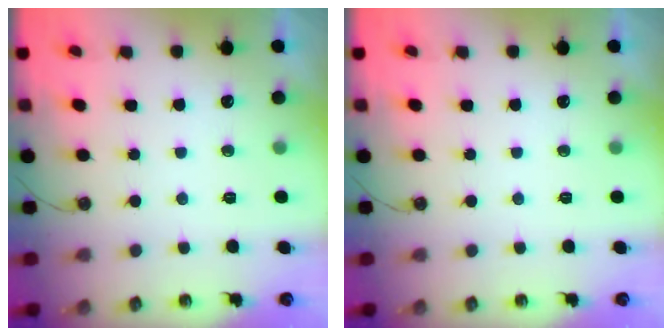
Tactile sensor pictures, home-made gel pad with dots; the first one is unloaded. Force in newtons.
{"total": 0.0}